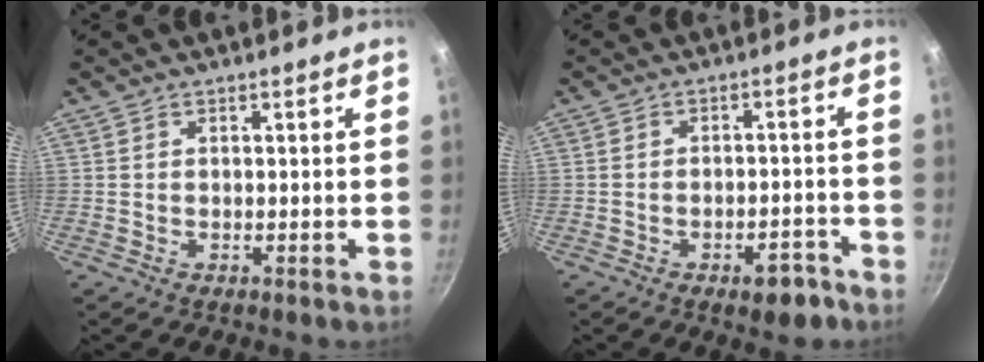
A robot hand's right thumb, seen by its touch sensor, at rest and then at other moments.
{"total": 5.7, "force": [-3.6, 2.5, 3.7], "torque": [-0.040, 0.026, -0.047]}